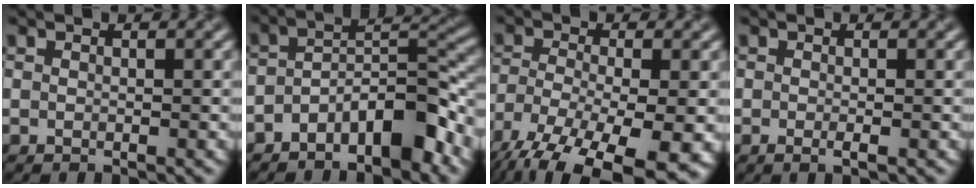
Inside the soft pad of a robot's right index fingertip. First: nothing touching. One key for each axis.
{"total": 6.4, "fx": -4.1, "fy": 2.5, "fz": 4.3, "tx": -0.056, "ty": 0.014, "tz": -0.079}
{"total": 14.4, "fx": -10.1, "fy": 5.3, "fz": 8.7, "tx": -0.171, "ty": -0.050, "tz": -0.144}
{"total": 0.9, "fx": -0.3, "fy": 0.1, "fz": 0.8, "tx": -0.016, "ty": -0.003, "tz": -0.006}